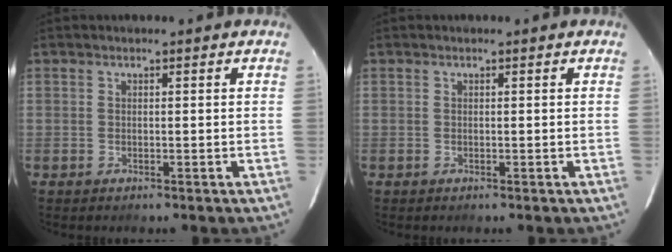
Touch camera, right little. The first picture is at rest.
{"total": 0.0}